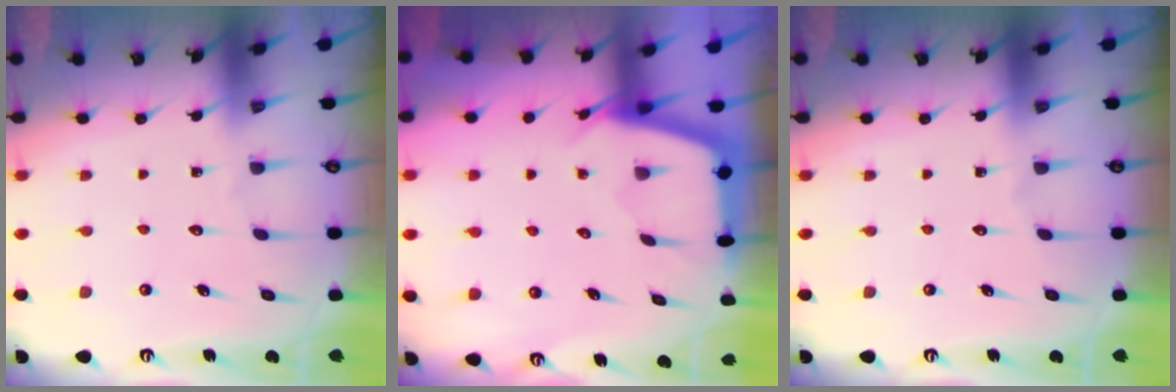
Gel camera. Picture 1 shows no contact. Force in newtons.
{"total": 2.7, "press": 2.7, "slide": 0.3}
{"total": 0.0}